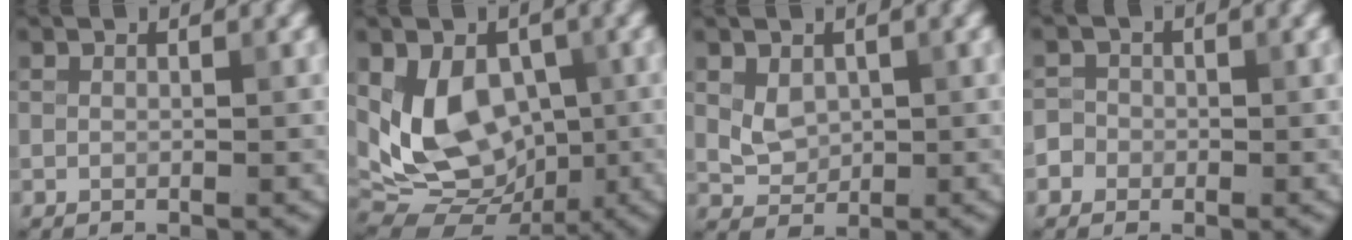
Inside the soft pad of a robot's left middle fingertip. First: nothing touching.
{"total": 8.9, "force": [0.4, 6.5, 6.1], "torque": [-0.118, -0.020, 0.015]}
{"total": 2.3, "force": [0.5, 1.8, 1.4], "torque": [-0.028, -0.005, 0.016]}
{"total": 2.4, "force": [-0.9, 2.2, 0.4], "torque": [0.012, 0.009, -0.025]}